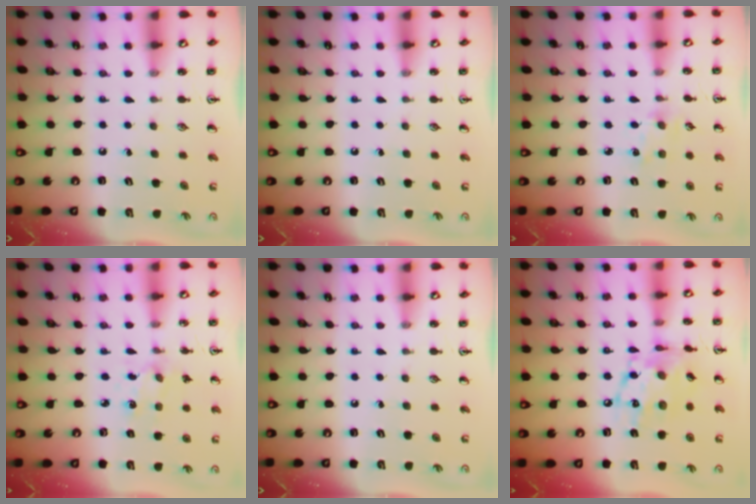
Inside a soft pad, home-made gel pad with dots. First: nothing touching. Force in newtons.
{"total": 0.0}
{"total": 2.0, "press": 2.0, "slide": 0.4}
{"total": 2.0, "press": 2.0, "slide": 0.2}
{"total": 0.0}
{"total": 14.5, "press": 14.4, "slide": 0.8}